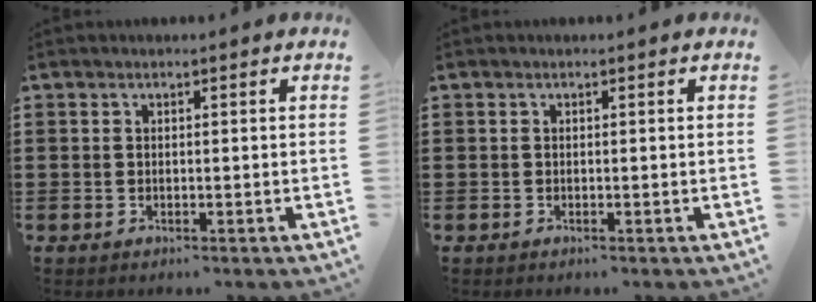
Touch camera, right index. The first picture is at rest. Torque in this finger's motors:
{"motor_torque": [1.47, -0.34, 0.03, 0.01]}